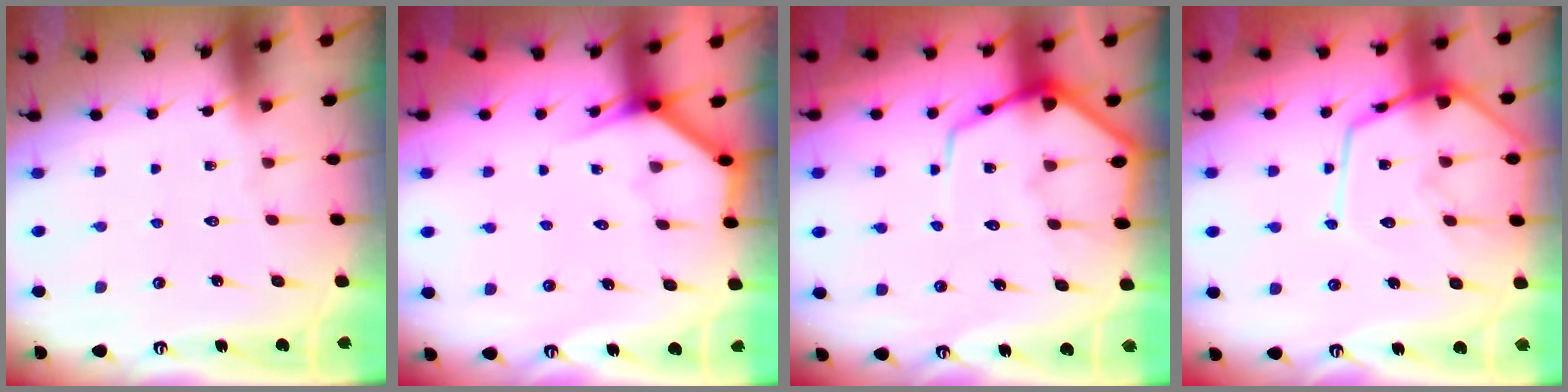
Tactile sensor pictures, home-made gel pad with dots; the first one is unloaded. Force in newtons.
{"total": 3.8, "press": 3.8, "slide": 0.3}
{"total": 9.4, "press": 9.3, "slide": 0.9}
{"total": 15.0, "press": 15.0, "slide": 1.3}